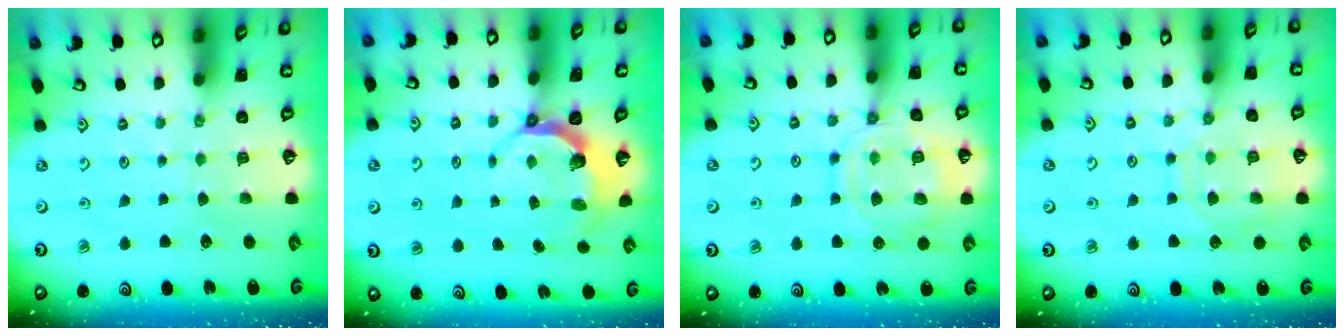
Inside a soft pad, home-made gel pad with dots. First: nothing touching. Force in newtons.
{"total": 5.6, "press": 4.1, "slide": 3.8}
{"total": 14.6, "press": 14.5, "slide": 1.4}
{"total": 10.2, "press": 10.2, "slide": 0.9}